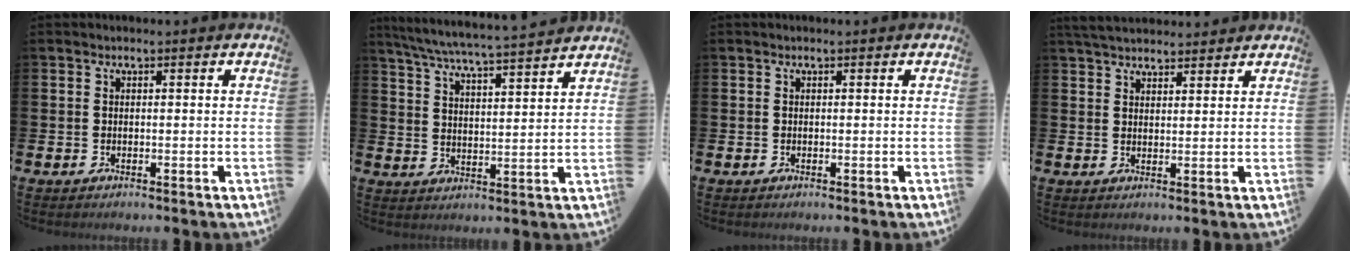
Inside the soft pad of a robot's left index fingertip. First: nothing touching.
{"total": 6.5, "force": [6.1, -0.1, 2.0], "torque": [-0.062, -0.043, 0.106]}
{"total": 0.0}
{"total": 4.1, "force": [3.9, 0.9, 0.6], "torque": [-0.016, -0.014, 0.073]}